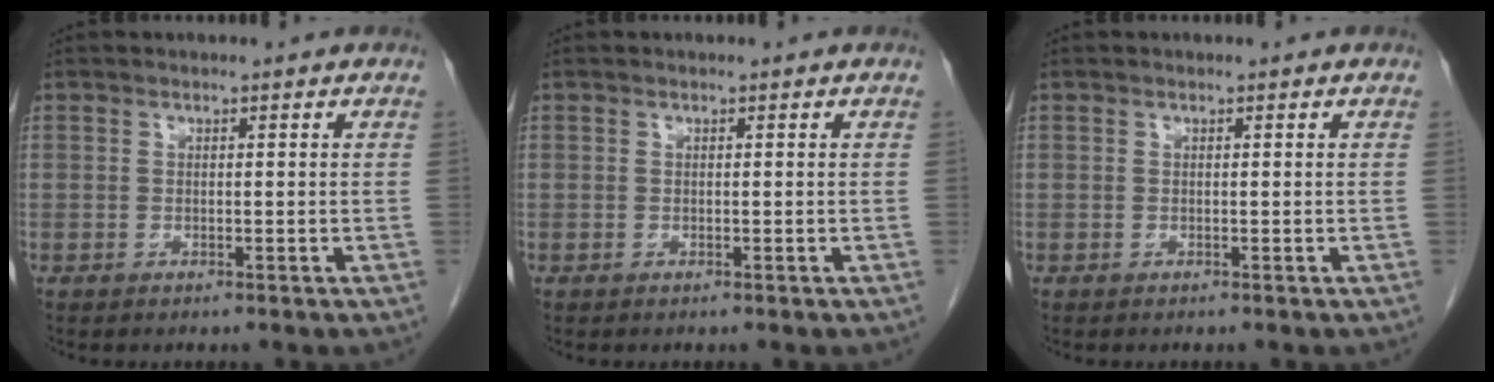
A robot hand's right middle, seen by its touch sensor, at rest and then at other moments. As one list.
[{"total": 0.0}, {"total": 0.0}]